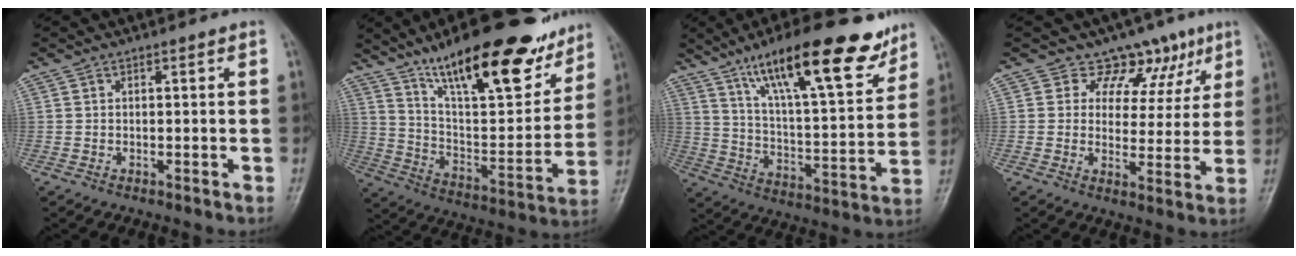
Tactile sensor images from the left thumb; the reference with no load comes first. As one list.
[{"total": 26.5, "force": [17.9, 8.4, 17.6], "torque": [-0.227, -0.064, 0.291]}, {"total": 22.5, "force": [14.5, 6.2, 16.1], "torque": [-0.226, -0.052, 0.237]}, {"total": 9.2, "force": [6.4, 6.4, 1.9], "torque": [0.016, -0.032, 0.075]}]